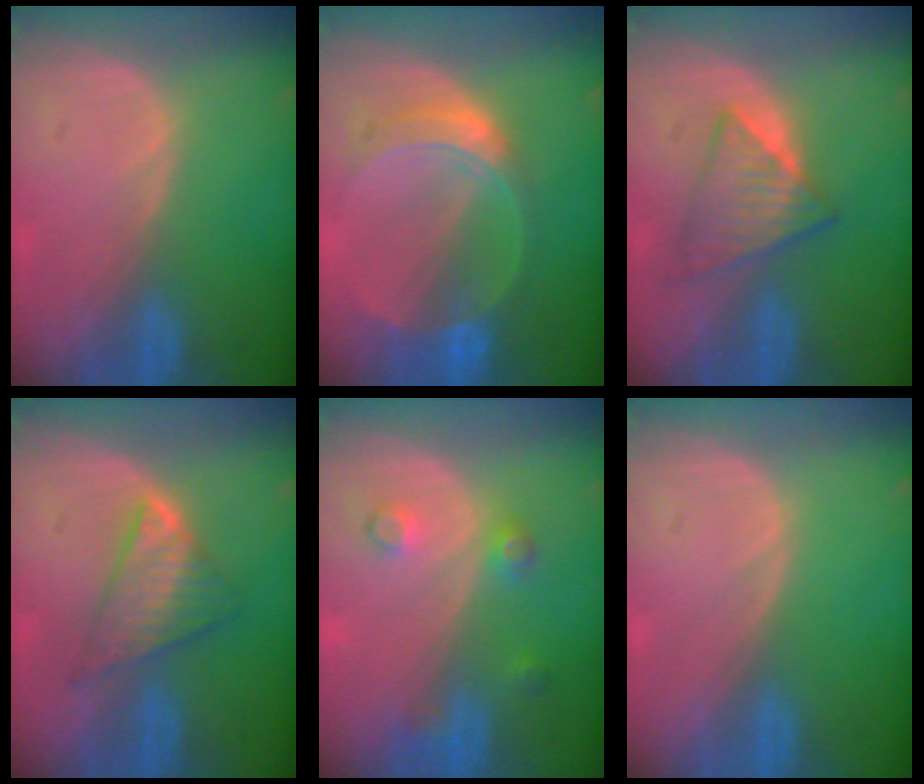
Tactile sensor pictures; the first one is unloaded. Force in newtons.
{"total": 7.3, "press": 6.5, "slide": 3.4}
{"total": 5.9, "press": 5.8, "slide": 1.1}
{"total": 5.8, "press": 5.7, "slide": 1.1}
{"total": 3.7, "press": 3.4, "slide": 1.5}
{"total": 0.0}